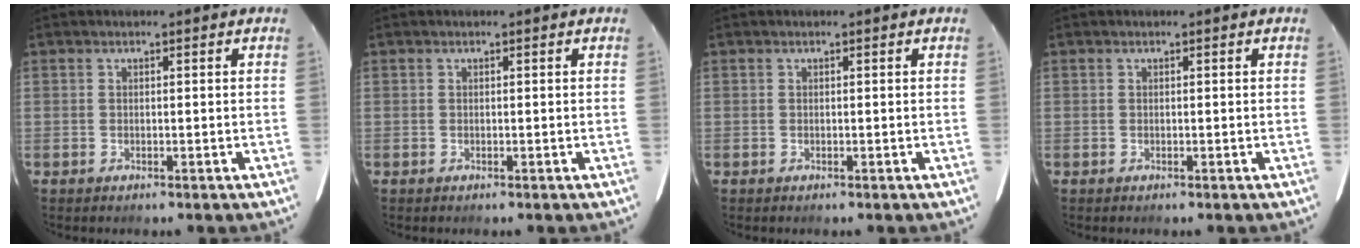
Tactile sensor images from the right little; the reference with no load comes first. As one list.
[{"total": 0.0}, {"total": 0.0}, {"total": 0.0}]